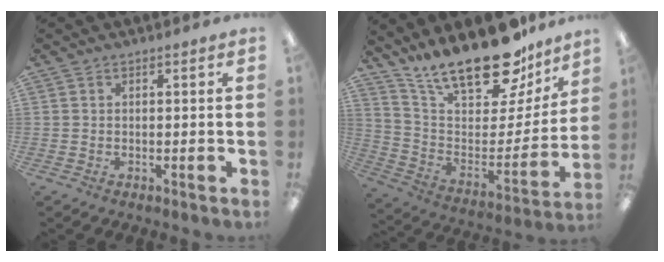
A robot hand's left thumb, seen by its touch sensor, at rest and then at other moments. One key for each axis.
{"total": 23.4, "fx": 18.8, "fy": 8.0, "fz": 11.4, "tx": -0.175, "ty": -0.137, "tz": 0.324}